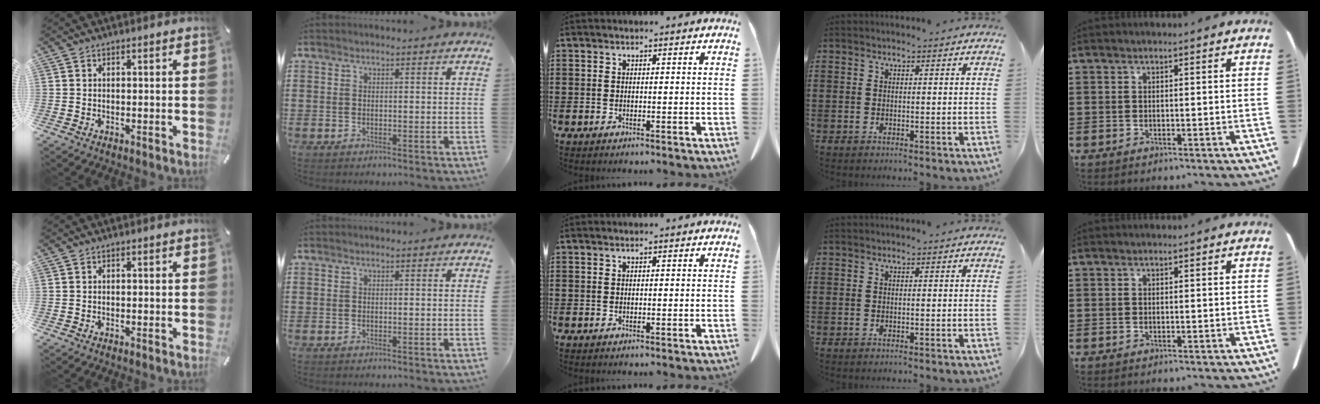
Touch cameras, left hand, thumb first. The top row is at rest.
{}